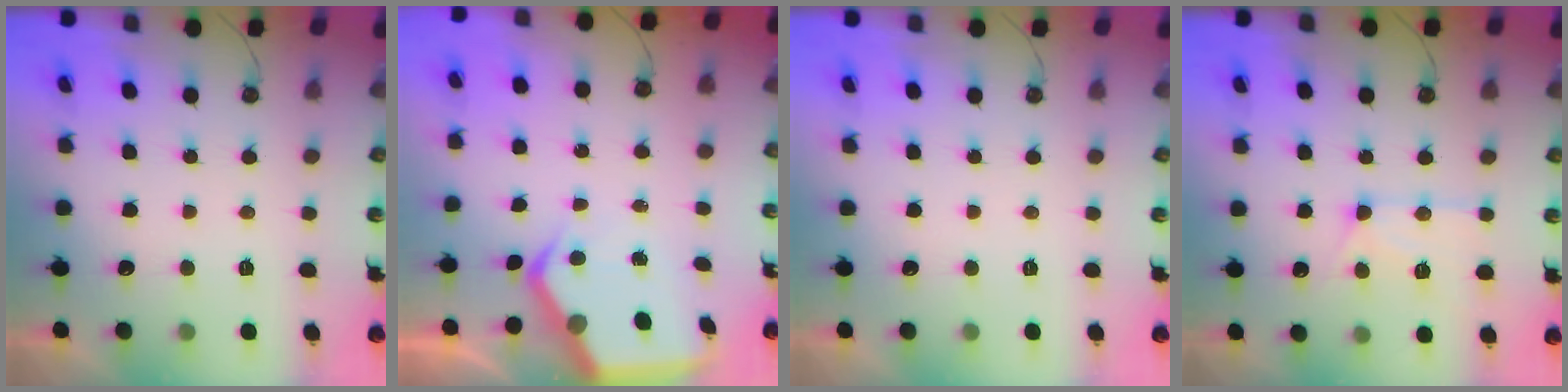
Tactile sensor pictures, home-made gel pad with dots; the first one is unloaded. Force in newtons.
{"total": 6.3, "press": 6.3, "slide": 0.6}
{"total": 0.0}
{"total": 14.3, "press": 14.2, "slide": 1.1}